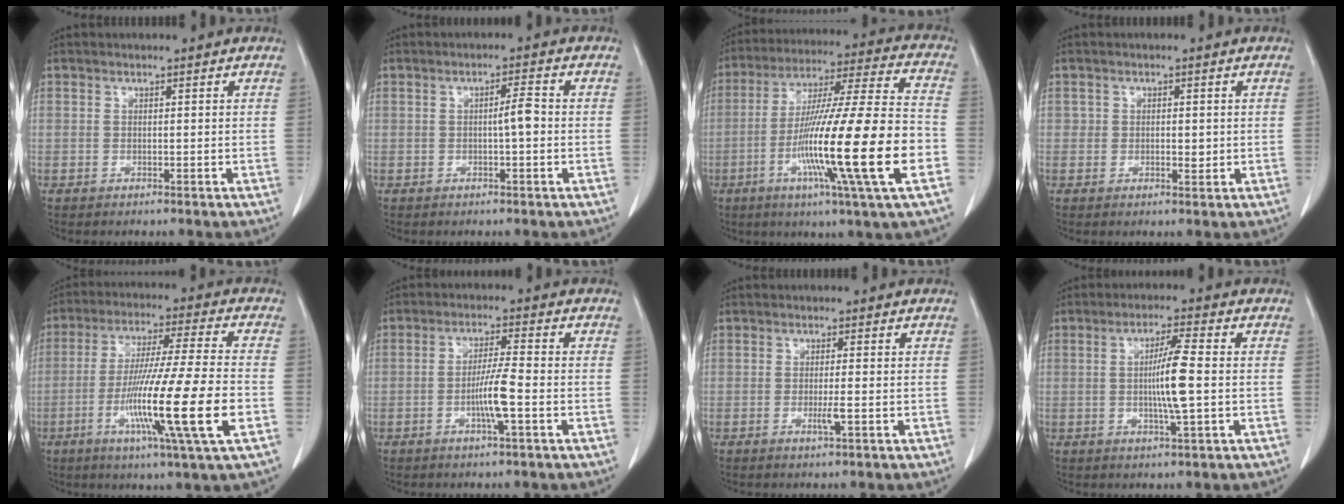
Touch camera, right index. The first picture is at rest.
{"total": 2.7, "force": [-0.3, 0.2, 2.7], "torque": [-0.043, 0.003, -0.007]}
{"total": 22.9, "force": [-6.7, -0.4, 21.8], "torque": [-0.373, -0.024, -0.126]}
{"total": 1.9, "force": [0.0, 1.2, 1.5], "torque": [-0.019, -0.001, 0.000]}
{"total": 17.4, "force": [-5.1, -1.2, 16.6], "torque": [-0.308, -0.024, -0.095]}
{"total": 5.7, "force": [-1.7, -0.2, 5.4], "torque": [-0.106, -0.003, -0.032]}
{"total": 2.0, "force": [-0.6, -0.2, 1.9], "torque": [-0.034, -0.004, -0.011]}
{"total": 6.8, "force": [-0.3, -0.4, 6.8], "torque": [-0.120, -0.006, -0.007]}